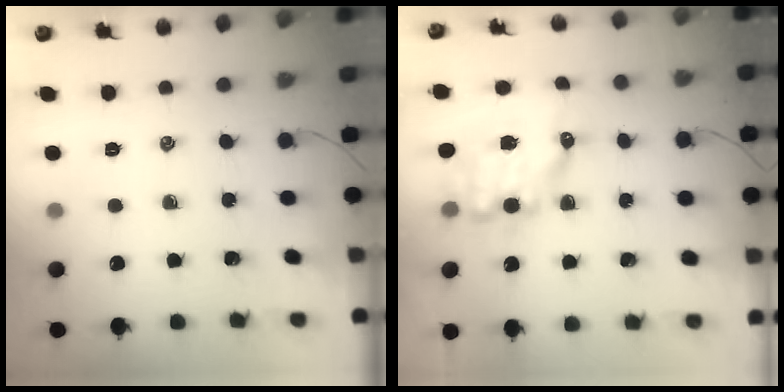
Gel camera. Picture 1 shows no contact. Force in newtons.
{"total": 9.3, "press": 9.1, "slide": 2.1}